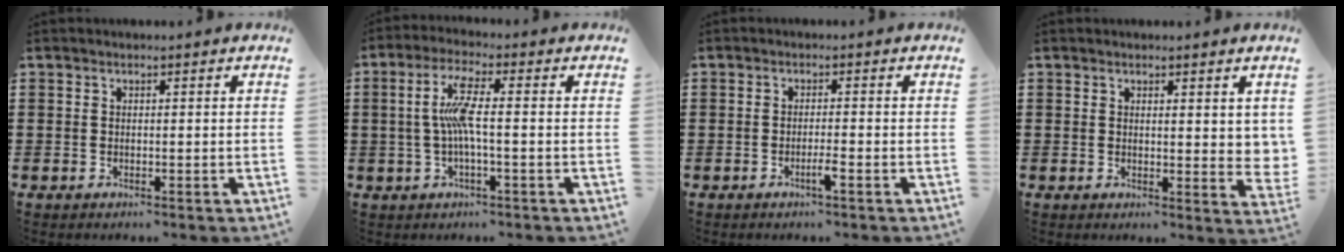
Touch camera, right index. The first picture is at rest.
{"total": 6.3, "force": [-0.4, 0.8, 6.2], "torque": [-0.129, -0.004, -0.017]}
{"total": 2.2, "force": [-1.3, -0.1, 1.8], "torque": [-0.030, -0.002, -0.024]}
{"total": 2.2, "force": [1.4, 0.8, 1.5], "torque": [-0.017, 0.000, 0.023]}